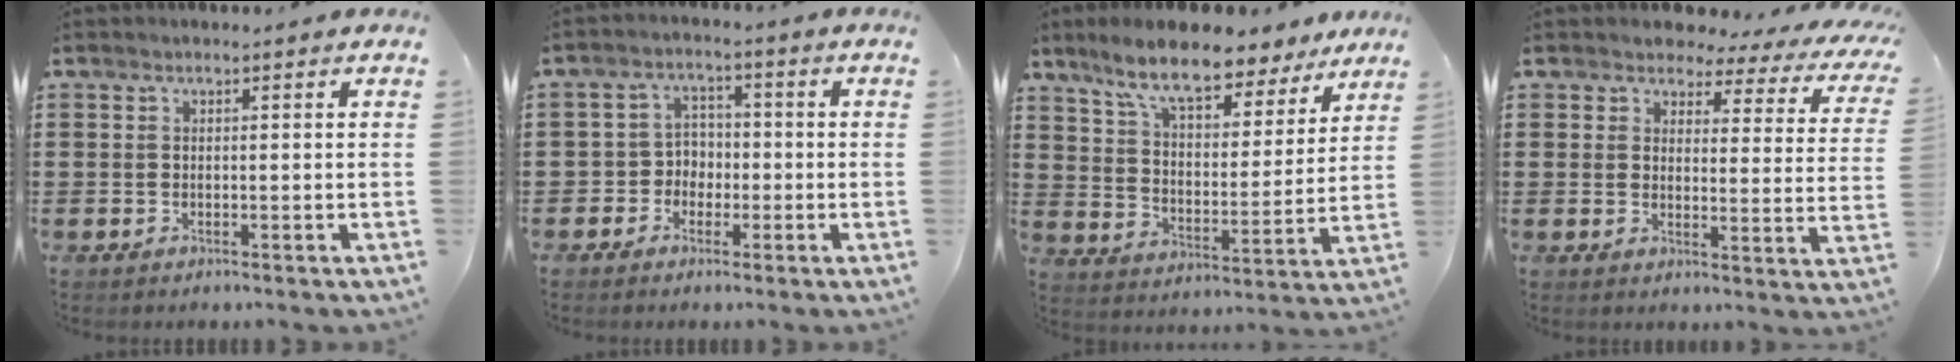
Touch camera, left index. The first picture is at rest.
{"total": 3.8, "force": [-1.7, 3.3, 0.9], "torque": [-0.030, 0.009, -0.038]}
{"total": 9.8, "force": [8.0, 2.1, 5.1], "torque": [-0.121, -0.035, 0.138]}
{"total": 3.4, "force": [2.8, 1.4, 1.3], "torque": [-0.043, -0.014, 0.044]}